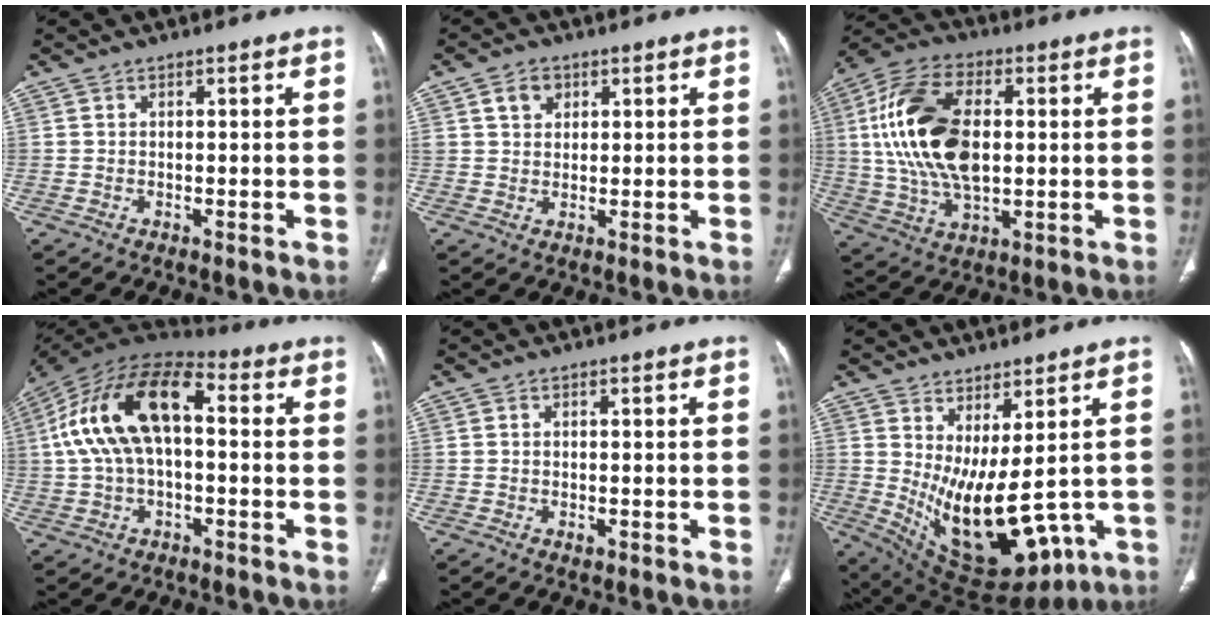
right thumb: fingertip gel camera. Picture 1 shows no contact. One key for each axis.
{"total": 4.0, "fx": 1.8, "fy": 3.1, "fz": 1.7, "tx": -0.013, "ty": -0.007, "tz": 0.032}
{"total": 19.9, "fx": 2.3, "fy": 11.2, "fz": 16.3, "tx": -0.319, "ty": 0.005, "tz": 0.044}
{"total": 18.4, "fx": 2.0, "fy": 9.8, "fz": 15.5, "tx": -0.291, "ty": 0.048, "tz": 0.027}
{"total": 0.8, "fx": -0.3, "fy": 0.4, "fz": 0.6, "tx": -0.010, "ty": -0.003, "tz": -0.002}
{"total": 15.9, "fx": 0.3, "fy": 6.8, "fz": 14.4, "tx": -0.229, "ty": -0.038, "tz": 0.042}